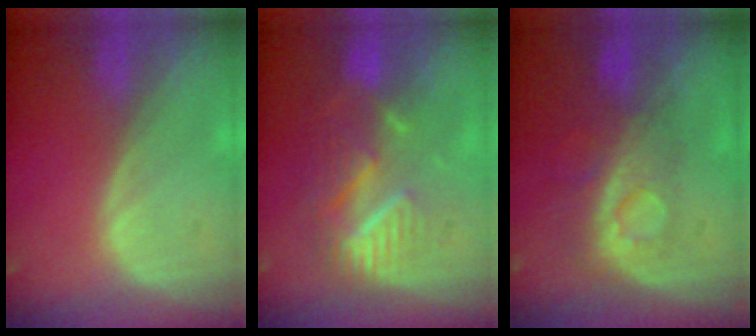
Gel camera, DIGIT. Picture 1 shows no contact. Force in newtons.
{"total": 8.9, "press": 7.8, "slide": 4.4}
{"total": 8.3, "press": 7.1, "slide": 4.3}